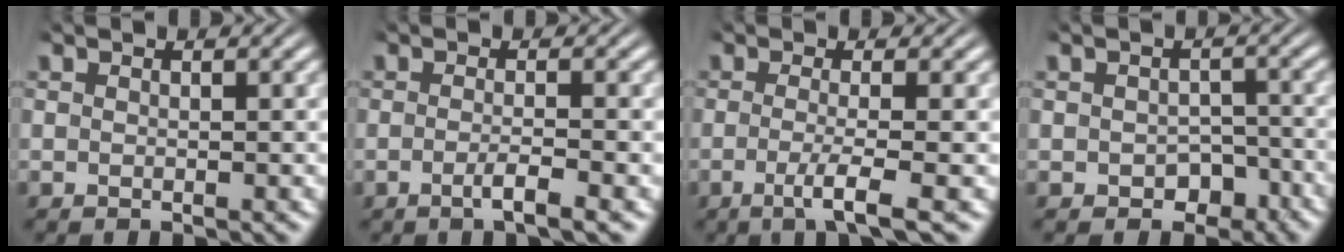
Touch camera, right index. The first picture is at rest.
{"total": 2.0, "force": [-1.2, 0.2, 1.5], "torque": [-0.031, -0.003, -0.028]}
{"total": 3.4, "force": [-1.6, 0.0, 3.0], "torque": [-0.063, -0.018, -0.026]}
{"total": 3.6, "force": [-2.3, 2.7, 0.6], "torque": [0.000, -0.006, -0.041]}